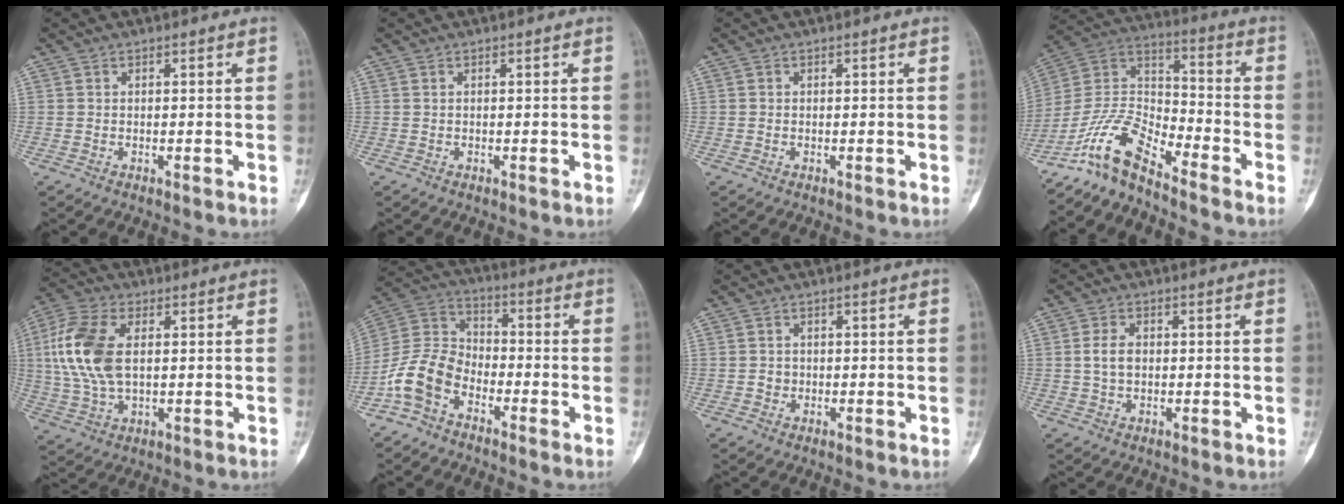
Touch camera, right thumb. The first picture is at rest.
{"total": 0.0}
{"total": 0.0}
{"total": 11.1, "force": [-9.5, 2.6, 5.1], "torque": [-0.108, 0.086, -0.195]}
{"total": 13.8, "force": [2.1, 7.7, 11.2], "torque": [-0.247, 0.006, 0.039]}
{"total": 10.3, "force": [-5.6, 6.8, 5.4], "torque": [-0.105, 0.050, -0.125]}
{"total": 1.5, "force": [-0.2, 1.4, 0.4], "torque": [0.006, 0.007, -0.004]}
{"total": 3.7, "force": [0.1, 2.5, 2.7], "torque": [-0.049, 0.006, 0.002]}